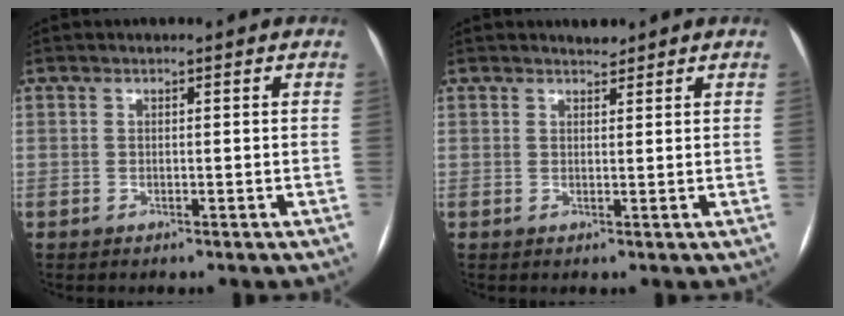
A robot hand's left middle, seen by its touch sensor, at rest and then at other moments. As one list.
[{"total": 1.4, "force": [1.4, 0.4, 0.2], "torque": [-0.009, 0.000, 0.022]}]